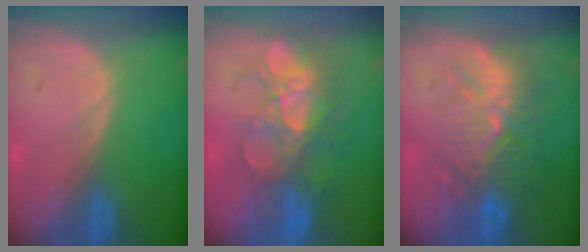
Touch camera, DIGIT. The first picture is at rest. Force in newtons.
{"total": 8.6, "press": 8.3, "slide": 2.2}
{"total": 10.0, "press": 9.3, "slide": 3.6}